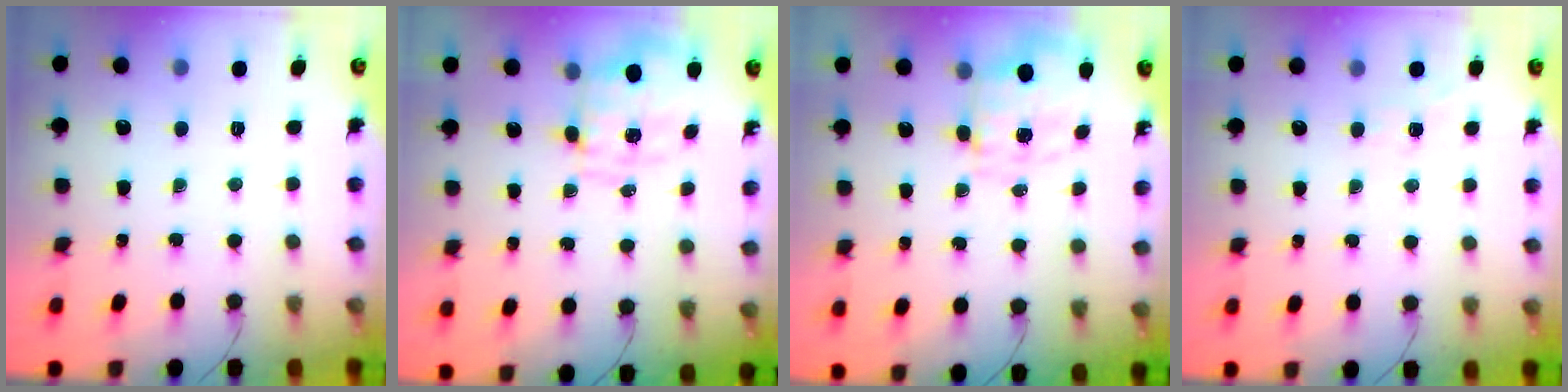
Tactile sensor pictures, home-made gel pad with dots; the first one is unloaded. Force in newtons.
{"total": 1.5, "press": 1.5, "slide": 0.4}
{"total": 3.0, "press": 2.7, "slide": 1.2}
{"total": 2.3, "press": 1.6, "slide": 1.7}